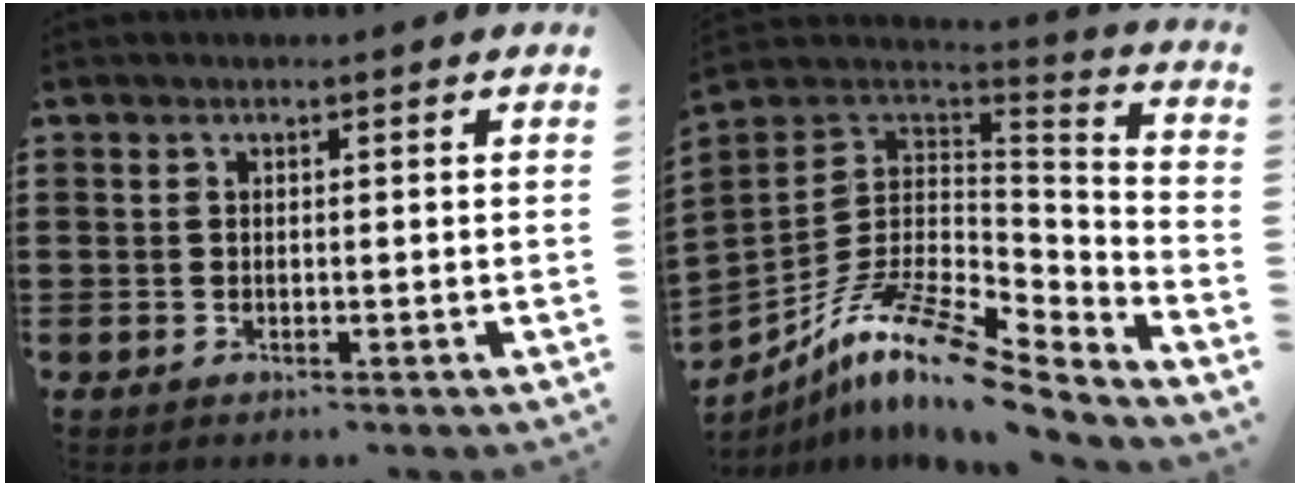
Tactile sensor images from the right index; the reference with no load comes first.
{"total": 13.3, "force": [-8.8, 4.2, 9.0], "torque": [-0.180, 0.016, -0.168]}